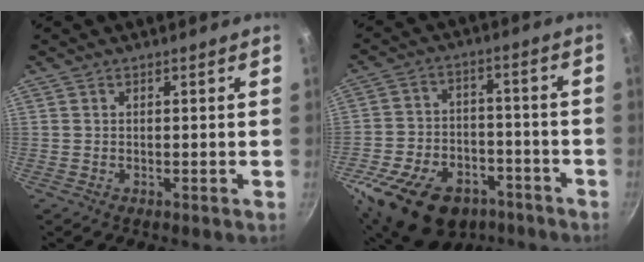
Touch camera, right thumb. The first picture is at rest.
{"total": 22.5, "force": [-12.9, 14.2, 11.8], "torque": [-0.197, 0.057, -0.204]}